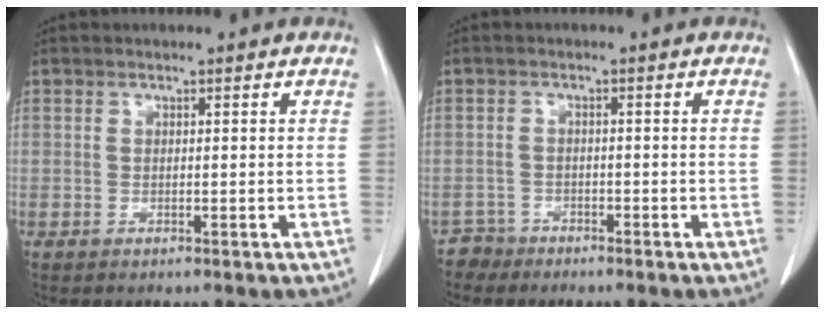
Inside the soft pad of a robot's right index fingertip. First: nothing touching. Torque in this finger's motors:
{"motor_torque": [-0.97, 0.19, -1.06, -0.21]}